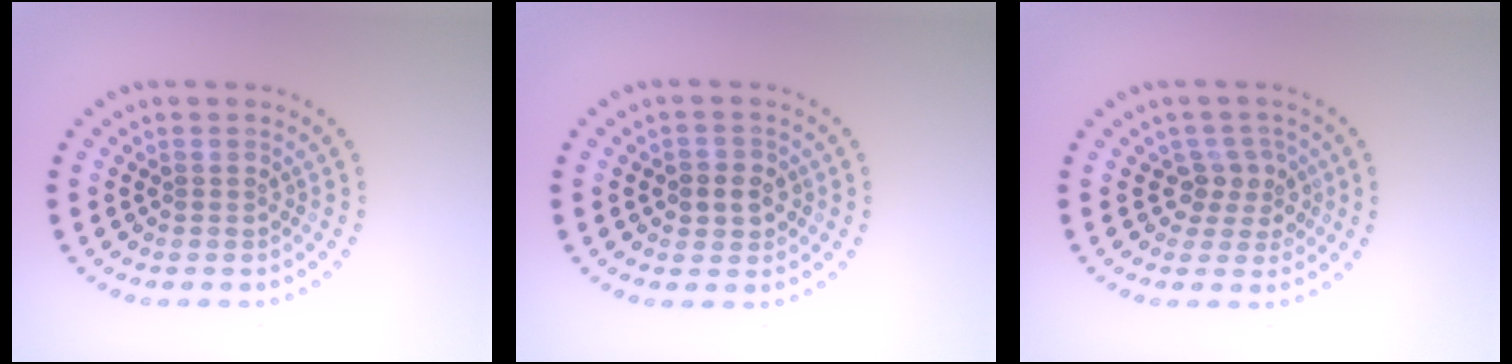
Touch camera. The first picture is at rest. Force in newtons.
{"total": 2.4, "press": 2.3, "slide": 0.6}
{"total": 2.5, "press": 2.0, "slide": 1.6}